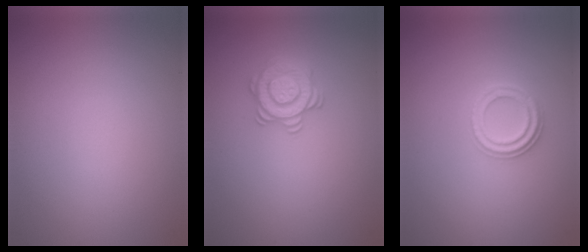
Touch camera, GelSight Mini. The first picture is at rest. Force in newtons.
{"total": 2.8, "press": 2.8, "slide": 0.4}
{"total": 2.2, "press": 2.1, "slide": 0.6}